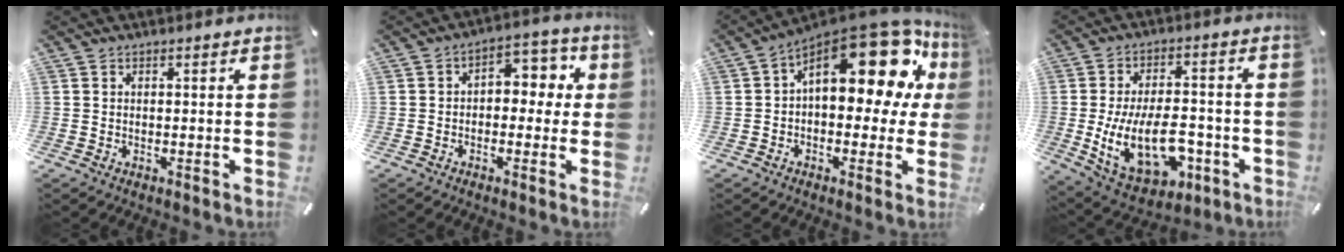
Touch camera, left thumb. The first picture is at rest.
{"total": 6.3, "force": [0.1, 4.8, 4.0], "torque": [-0.048, 0.003, -0.008]}
{"total": 22.7, "force": [8.7, 11.7, 17.4], "torque": [-0.240, -0.064, 0.149]}
{"total": 18.7, "force": [-4.7, 11.3, 14.2], "torque": [-0.253, 0.009, -0.068]}